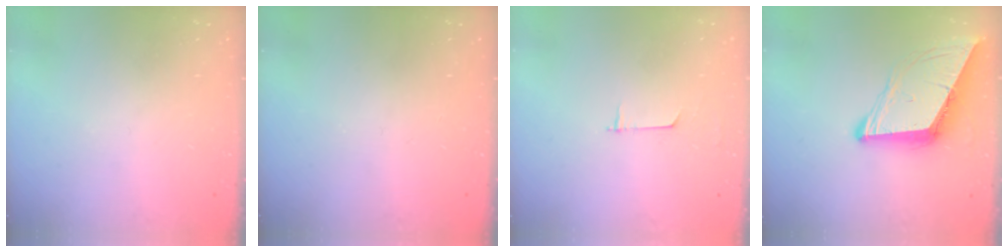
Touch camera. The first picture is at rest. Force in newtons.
{"total": 0.0}
{"total": 4.6, "press": 4.6, "slide": 0.4}
{"total": 9.1, "press": 9.1, "slide": 0.4}